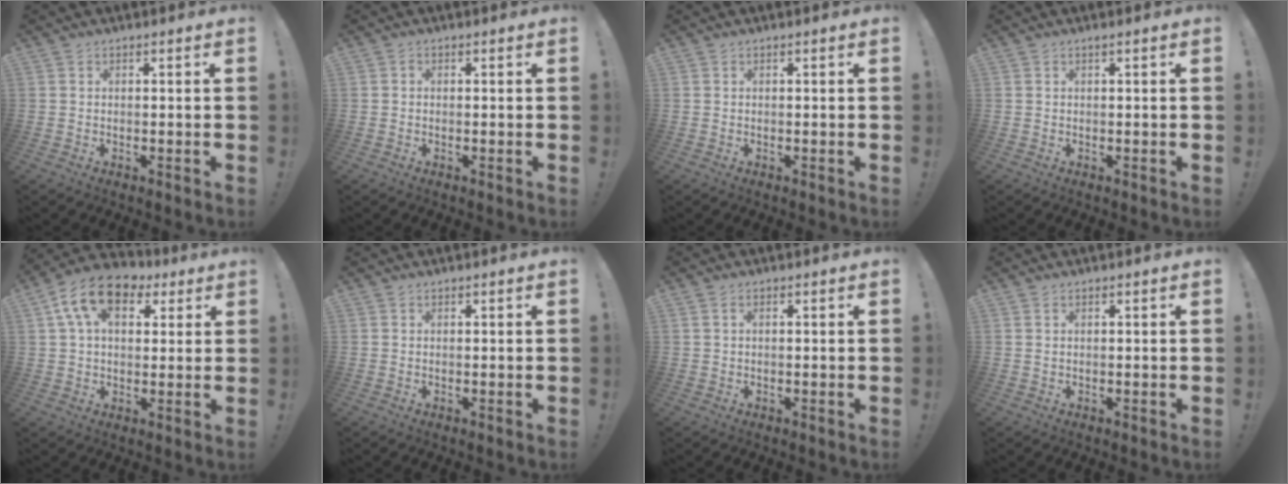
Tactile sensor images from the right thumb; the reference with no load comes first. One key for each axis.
{"total": 0.6, "fx": -0.3, "fy": 0.4, "fz": 0.2, "tx": -0.004, "ty": 0.001, "tz": -0.007}
{"total": 0.0}
{"total": 0.7, "fx": 0.3, "fy": -0.2, "fz": 0.6, "tx": -0.012, "ty": 0.000, "tz": 0.005}
{"total": 13.8, "fx": 5.4, "fy": 8.9, "fz": 9.1, "tx": -0.157, "ty": -0.005, "tz": 0.103}
{"total": 0.0}
{"total": 1.0, "fx": 0.3, "fy": 0.6, "fz": 0.7, "tx": -0.014, "ty": 0.002, "tz": 0.006}
{"total": 0.6, "fx": 0.4, "fy": 0.0, "fz": 0.5, "tx": -0.010, "ty": 0.001, "tz": 0.008}